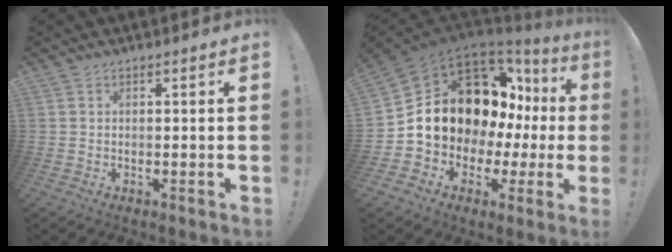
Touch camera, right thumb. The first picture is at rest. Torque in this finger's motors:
{"motor_torque": [2.50, 2.50, 0.77, -0.41, 0.13]}